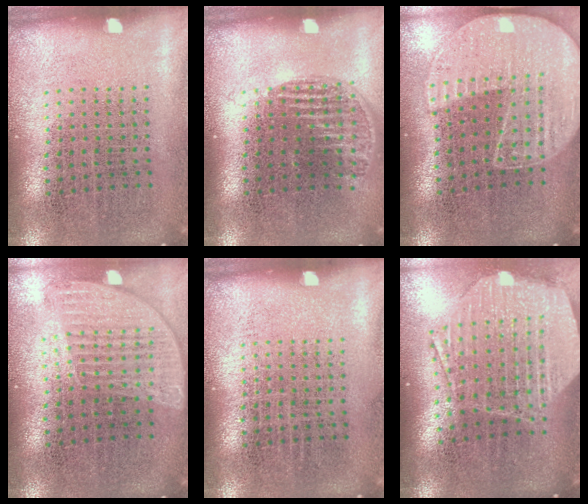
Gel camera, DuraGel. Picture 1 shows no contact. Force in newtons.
{"total": 1.2, "press": 1.0, "slide": 0.6}
{"total": 1.5, "press": 1.5, "slide": 0.3}
{"total": 1.0, "press": 1.0, "slide": 0.1}
{"total": 0.0}
{"total": 2.6, "press": 2.1, "slide": 1.5}